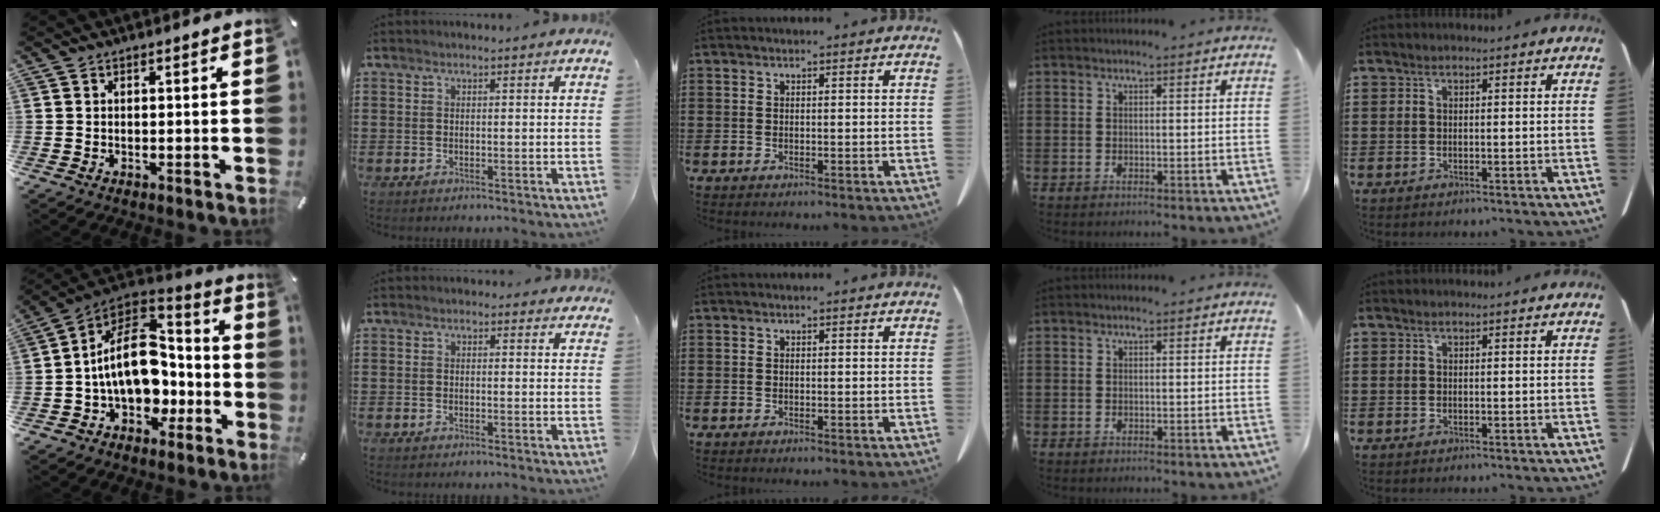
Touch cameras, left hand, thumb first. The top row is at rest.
{"thumb": {"total": 17.2, "force": [-1.1, 12.5, 11.8], "torque": [-0.211, -0.002, -0.019]}, "index": {"total": 0.8, "force": [0.5, 0.6, 0.4], "torque": [0.000, 0.003, 0.007]}}